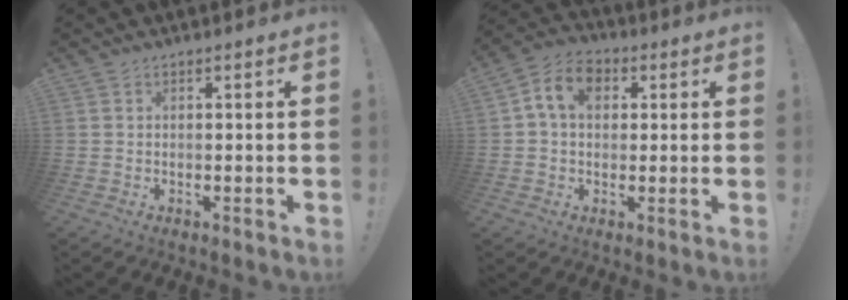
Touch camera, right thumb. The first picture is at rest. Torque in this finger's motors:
{"motor_torque": [-0.09, 0.59, -0.10, -0.08, 0.23]}